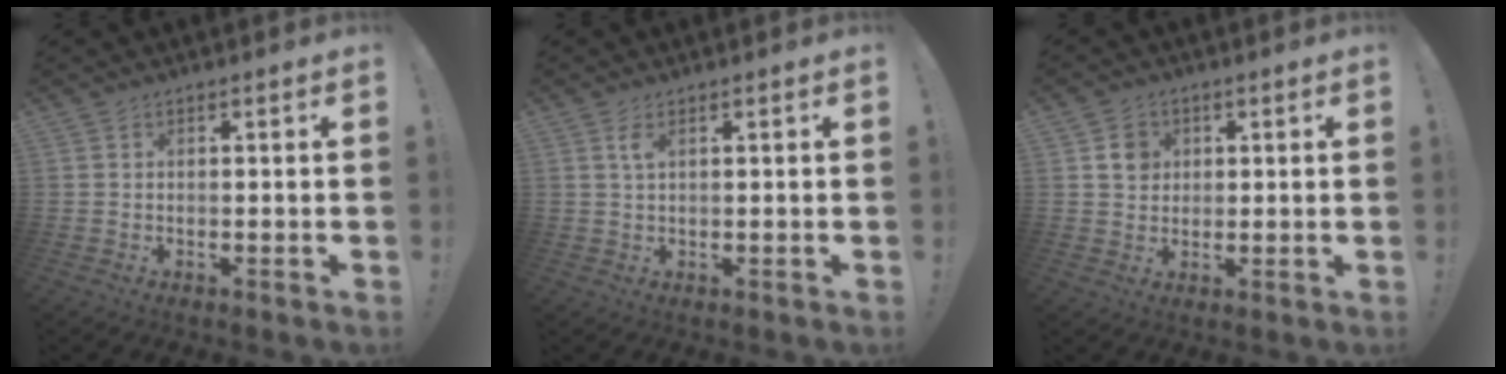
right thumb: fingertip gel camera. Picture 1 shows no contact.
{"total": 1.6, "force": [0.3, 0.4, 1.5], "torque": [-0.023, 0.000, 0.002]}
{"total": 5.5, "force": [1.9, 5.0, 1.5], "torque": [-0.002, -0.008, 0.033]}